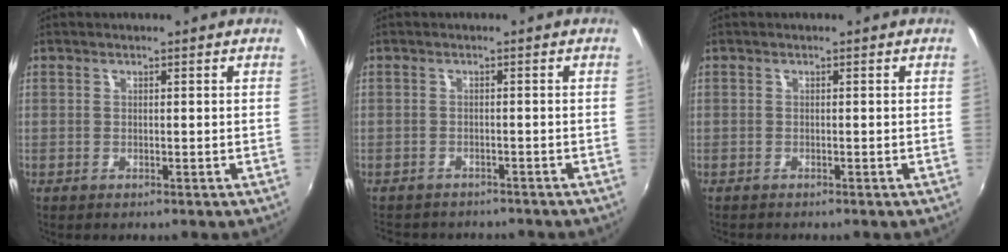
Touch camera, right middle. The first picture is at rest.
{"total": 6.7, "force": [-5.9, 2.4, 2.0], "torque": [-0.052, -0.018, -0.087]}
{"total": 0.7, "force": [-0.6, -0.1, 0.2], "torque": [-0.004, -0.003, -0.010]}